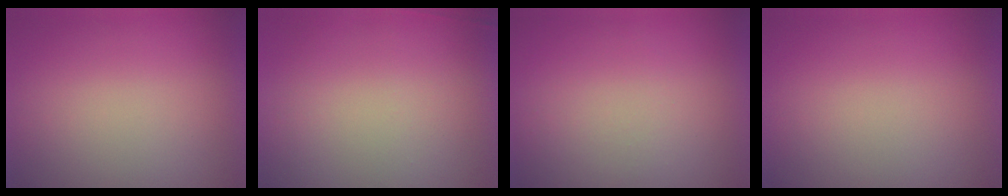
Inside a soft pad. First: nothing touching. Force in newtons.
{"total": 6.1}
{"total": 1.0}
{"total": 0.0}